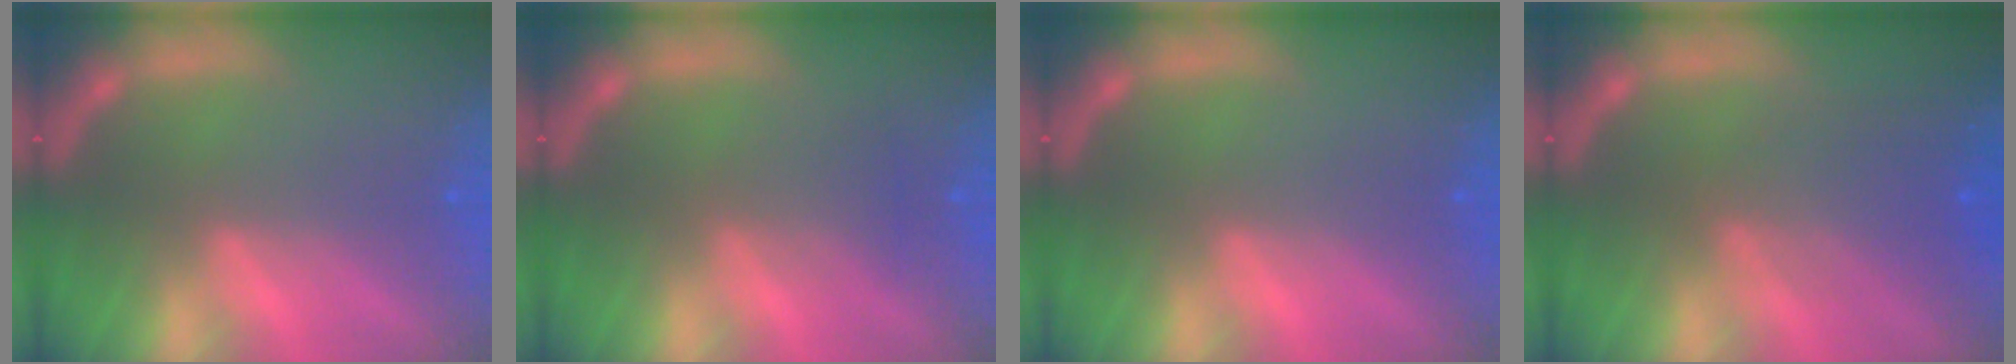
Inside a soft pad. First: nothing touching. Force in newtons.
{"total": 2.0}
{"total": 0.0}
{"total": 5.1}